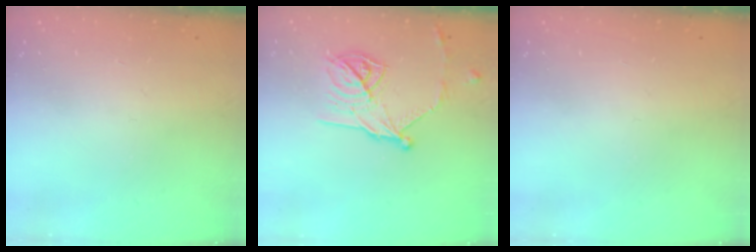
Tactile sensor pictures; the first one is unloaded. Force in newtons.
{"total": 14.7, "press": 14.7, "slide": 0.6}
{"total": 0.0}